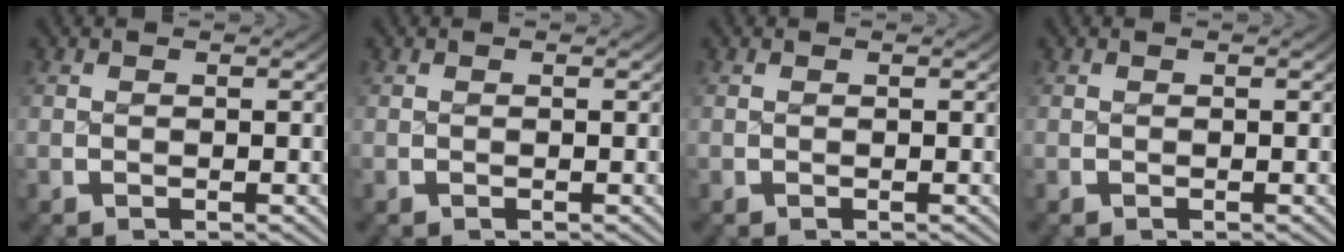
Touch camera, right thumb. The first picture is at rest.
{"total": 0.0}
{"total": 0.0}
{"total": 0.0}